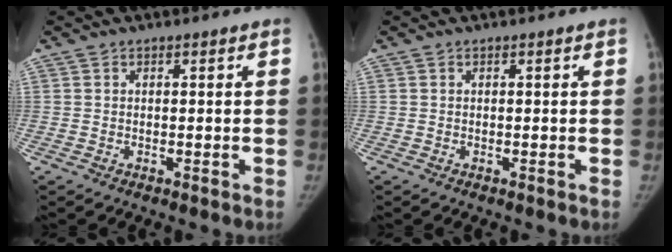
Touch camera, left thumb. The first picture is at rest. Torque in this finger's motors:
{"motor_torque": [0.00, 0.00, 0.03, -0.03, 0.00]}